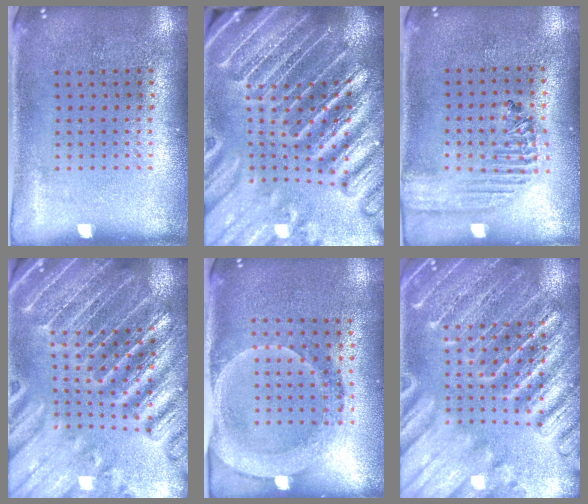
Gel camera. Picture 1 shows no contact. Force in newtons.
{"total": 4.7, "press": 4.2, "slide": 2.0}
{"total": 1.8, "press": 1.7, "slide": 0.7}
{"total": 4.6, "press": 4.2, "slide": 1.9}
{"total": 1.8, "press": 1.7, "slide": 0.7}
{"total": 6.3, "press": 6.2, "slide": 0.9}